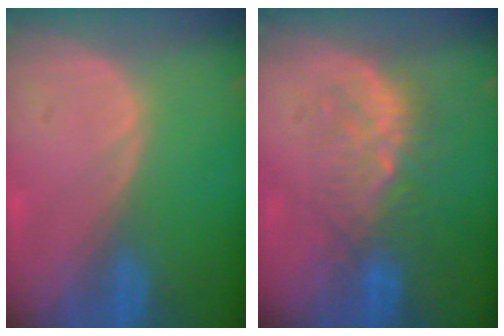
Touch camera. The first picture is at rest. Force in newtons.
{"total": 6.3, "press": 6.1, "slide": 1.8}